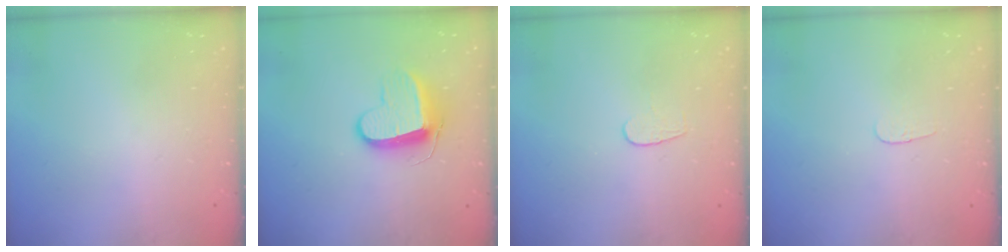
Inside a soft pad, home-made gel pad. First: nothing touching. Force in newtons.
{"total": 9.9, "press": 9.9, "slide": 0.1}
{"total": 4.3, "press": 4.3, "slide": 0.3}
{"total": 2.8, "press": 2.8, "slide": 0.3}